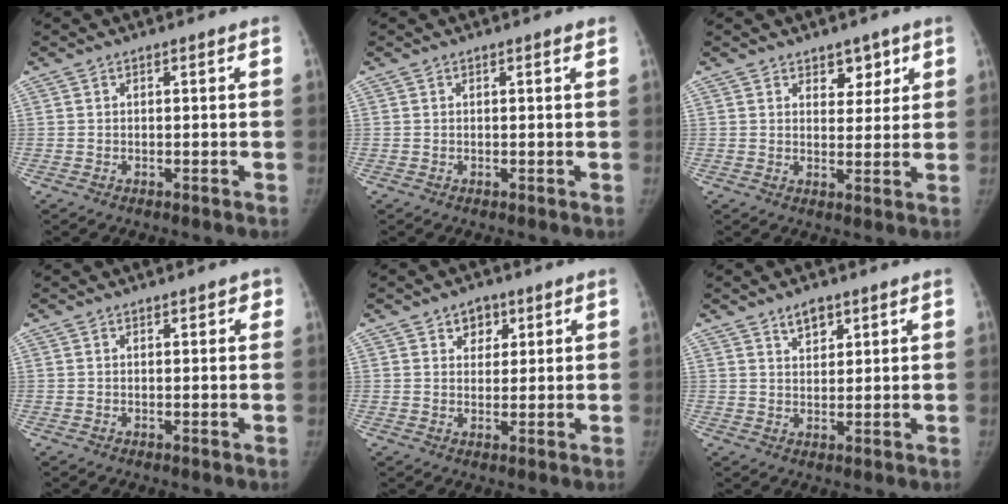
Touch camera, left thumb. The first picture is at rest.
{"total": 0.7, "force": [0.5, 0.1, 0.5], "torque": [-0.006, 0.000, 0.005]}
{"total": 4.6, "force": [2.8, 2.9, 2.0], "torque": [0.006, -0.018, 0.044]}
{"total": 1.6, "force": [0.9, 0.8, 1.0], "torque": [0.004, -0.001, 0.009]}
{"total": 4.2, "force": [2.2, 3.2, 1.7], "torque": [0.006, -0.009, 0.031]}
{"total": 3.8, "force": [2.6, 2.0, 1.9], "torque": [-0.014, -0.018, 0.046]}